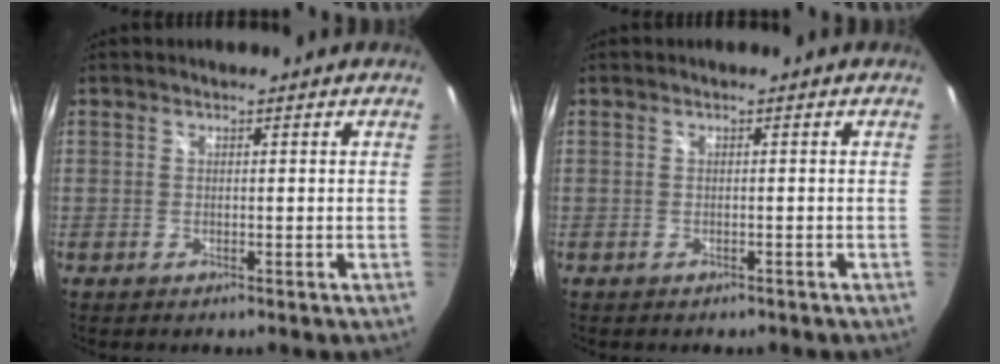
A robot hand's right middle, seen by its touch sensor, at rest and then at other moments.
{"total": 1.3, "force": [-1.0, 0.8, 0.3], "torque": [-0.008, -0.004, -0.011]}